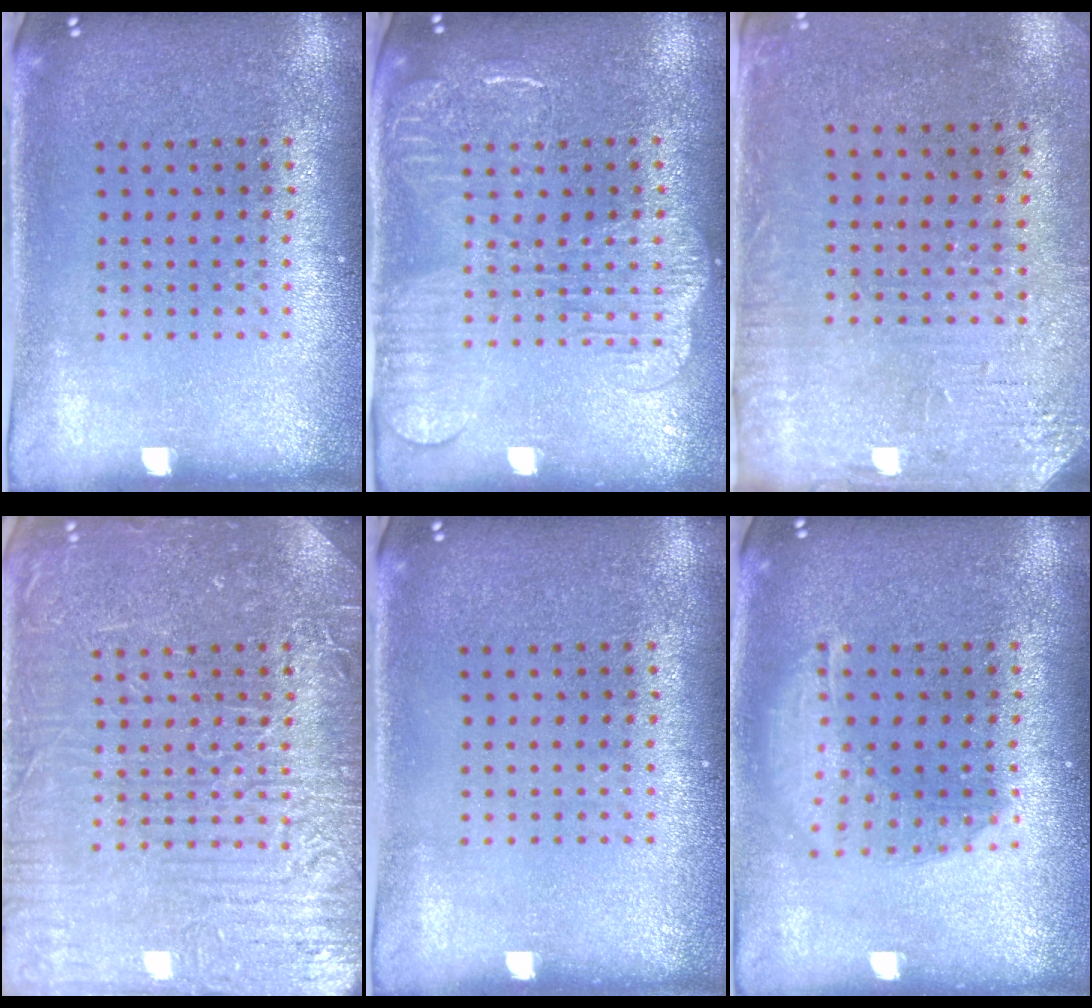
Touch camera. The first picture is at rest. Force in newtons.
{"total": 2.1, "press": 1.9, "slide": 0.9}
{"total": 3.3, "press": 2.7, "slide": 1.9}
{"total": 7.7, "press": 7.7, "slide": 1.1}
{"total": 0.0}
{"total": 1.5, "press": 1.3, "slide": 0.7}